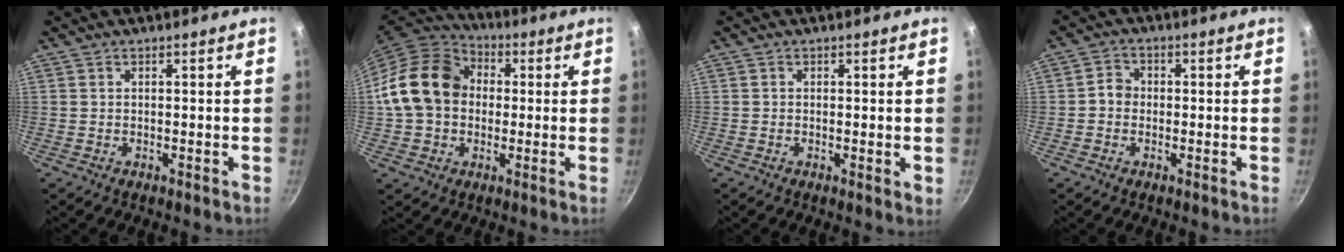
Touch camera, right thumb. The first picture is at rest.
{"total": 16.9, "force": [1.4, 13.4, 10.1], "torque": [-0.162, 0.035, 0.013]}
{"total": 1.1, "force": [0.0, 0.4, 1.1], "torque": [-0.016, -0.004, -0.003]}
{"total": 3.0, "force": [-0.5, 2.7, 1.3], "torque": [-0.008, 0.014, -0.016]}